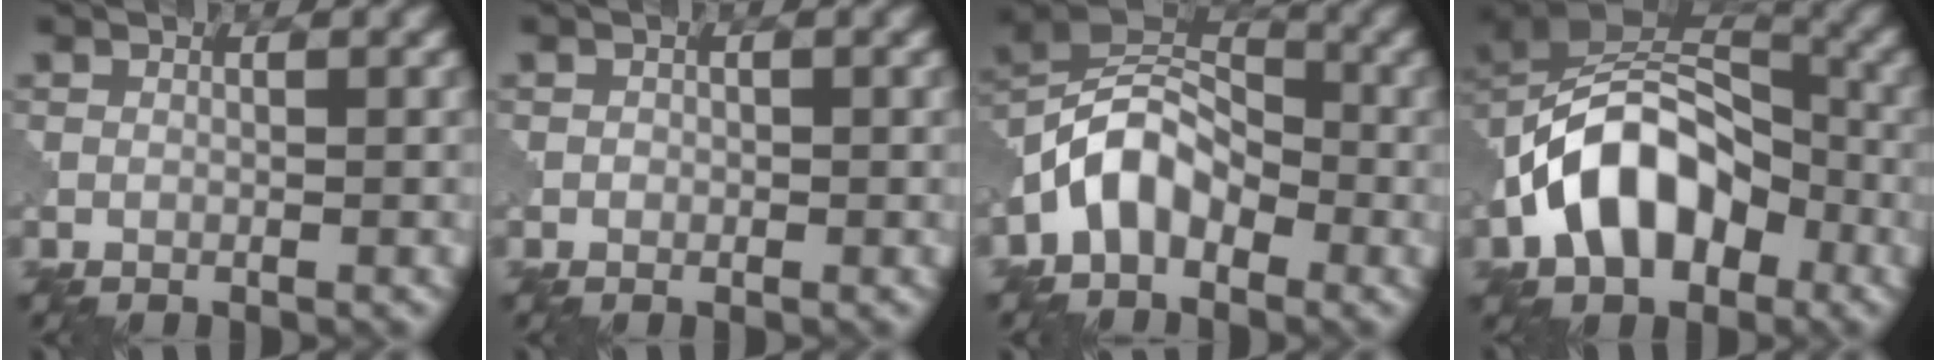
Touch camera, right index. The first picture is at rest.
{"total": 0.5, "force": [-0.1, 0.5, 0.1], "torque": [0.002, -0.003, -0.003]}
{"total": 6.2, "force": [-2.8, 3.9, 3.9], "torque": [-0.069, 0.016, -0.066]}
{"total": 11.2, "force": [-3.6, 7.3, 7.7], "torque": [-0.129, 0.016, -0.080]}